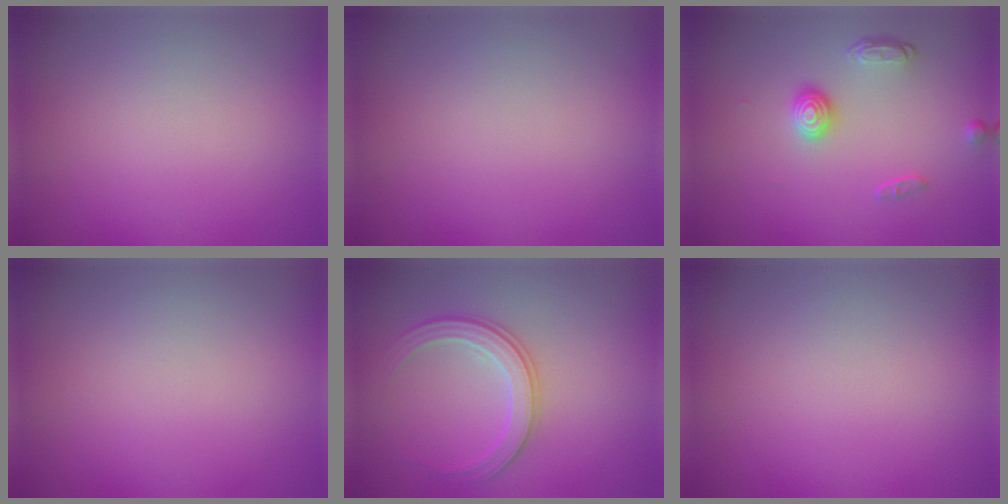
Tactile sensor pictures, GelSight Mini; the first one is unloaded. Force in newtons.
{"total": 0.0}
{"total": 2.1, "press": 1.6, "slide": 1.4}
{"total": 0.0}
{"total": 2.9, "press": 2.8, "slide": 0.5}
{"total": 0.0}